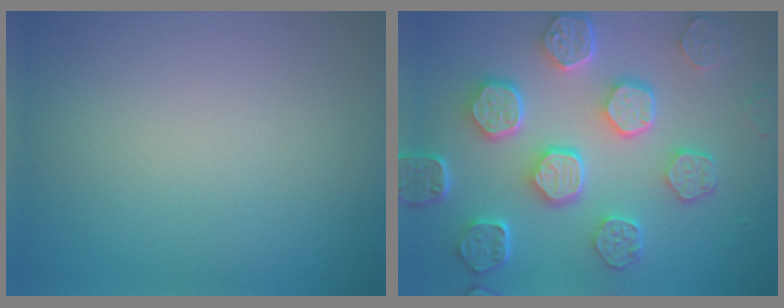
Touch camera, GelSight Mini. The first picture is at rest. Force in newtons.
{"total": 7.9, "press": 6.0, "slide": 5.2}